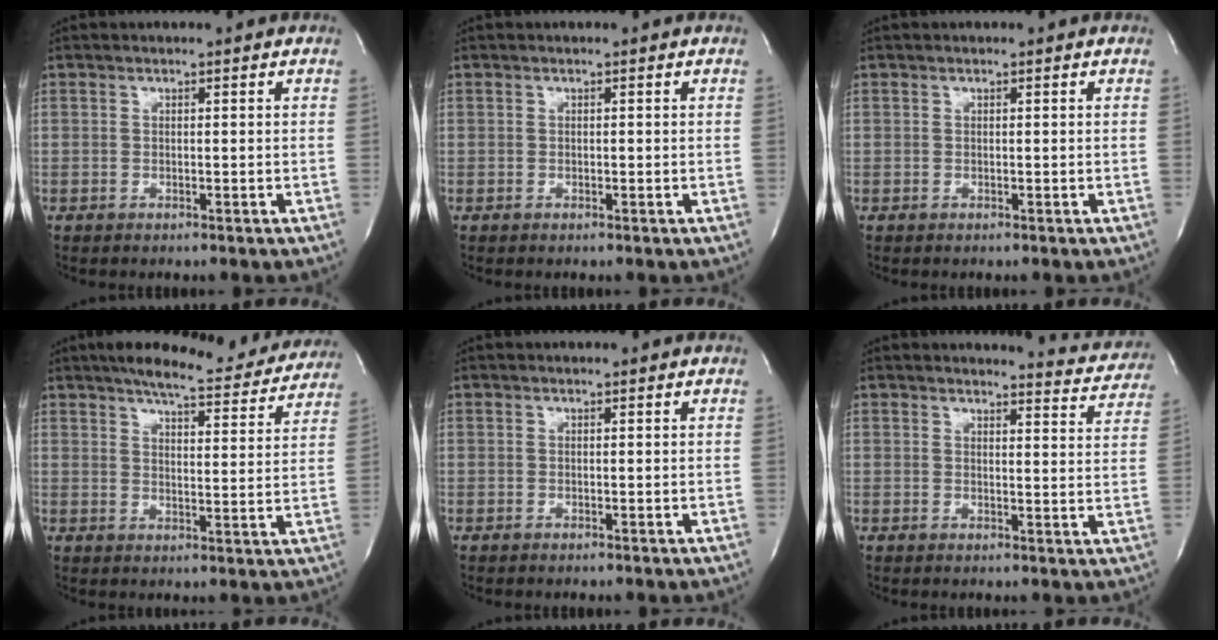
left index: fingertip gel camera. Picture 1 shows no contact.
{"total": 0.0}
{"total": 0.9, "force": [0.8, 0.2, 0.3], "torque": [-0.009, 0.017, 0.011]}
{"total": 14.8, "force": [13.6, 2.8, 5.2], "torque": [-0.066, -0.011, 0.165]}
{"total": 0.0}
{"total": 7.9, "force": [7.9, 0.8, 0.1], "torque": [0.009, -0.042, 0.071]}